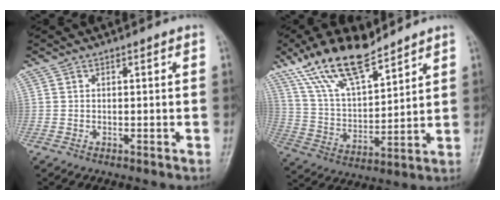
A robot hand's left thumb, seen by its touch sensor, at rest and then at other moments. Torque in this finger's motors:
{"motor_torque": [0.77, 0.67, 1.31, -1.20, 0.13]}